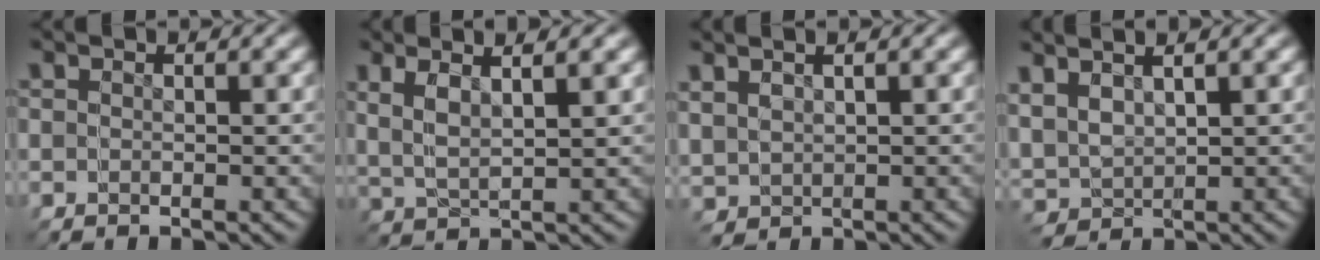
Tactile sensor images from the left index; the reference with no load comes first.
{"total": 3.3, "force": [2.8, -0.3, 1.8], "torque": [-0.031, 0.033, 0.041]}
{"total": 2.3, "force": [0.9, 1.9, 1.0], "torque": [-0.004, 0.002, 0.020]}
{"total": 5.7, "force": [1.6, 5.0, 2.1], "torque": [-0.054, -0.002, 0.032]}